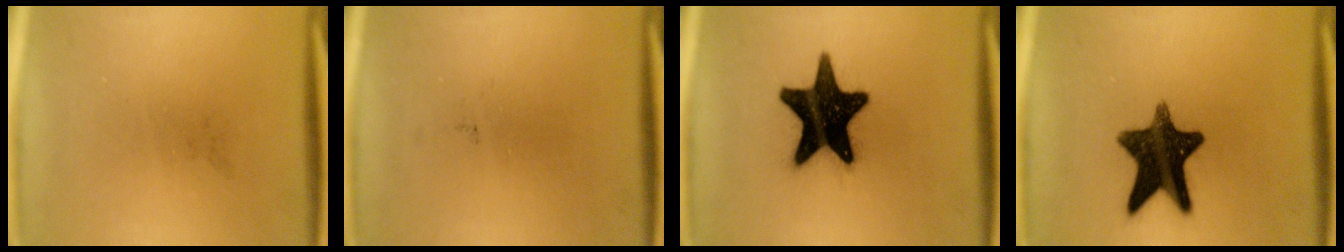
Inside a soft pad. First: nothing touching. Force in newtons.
{"total": 0.0}
{"total": 19.5}
{"total": 13.5}